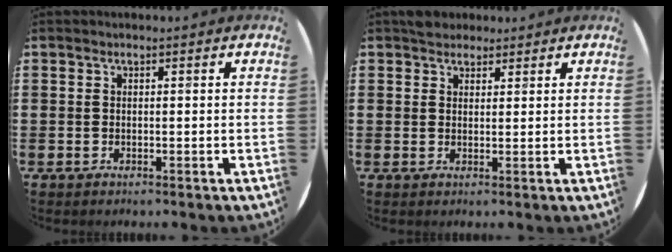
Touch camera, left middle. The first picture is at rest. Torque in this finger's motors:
{"motor_torque": [0.52, -0.48, 0.02, 0.00]}